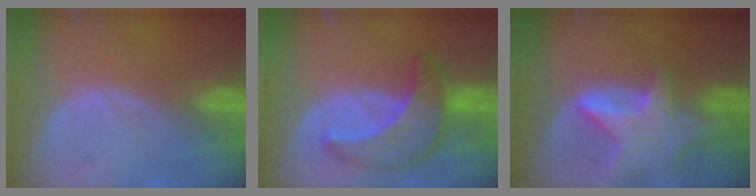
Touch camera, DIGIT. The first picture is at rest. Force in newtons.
{"total": 7.4, "press": 7.4, "slide": 0.2}
{"total": 8.4, "press": 7.4, "slide": 4.0}